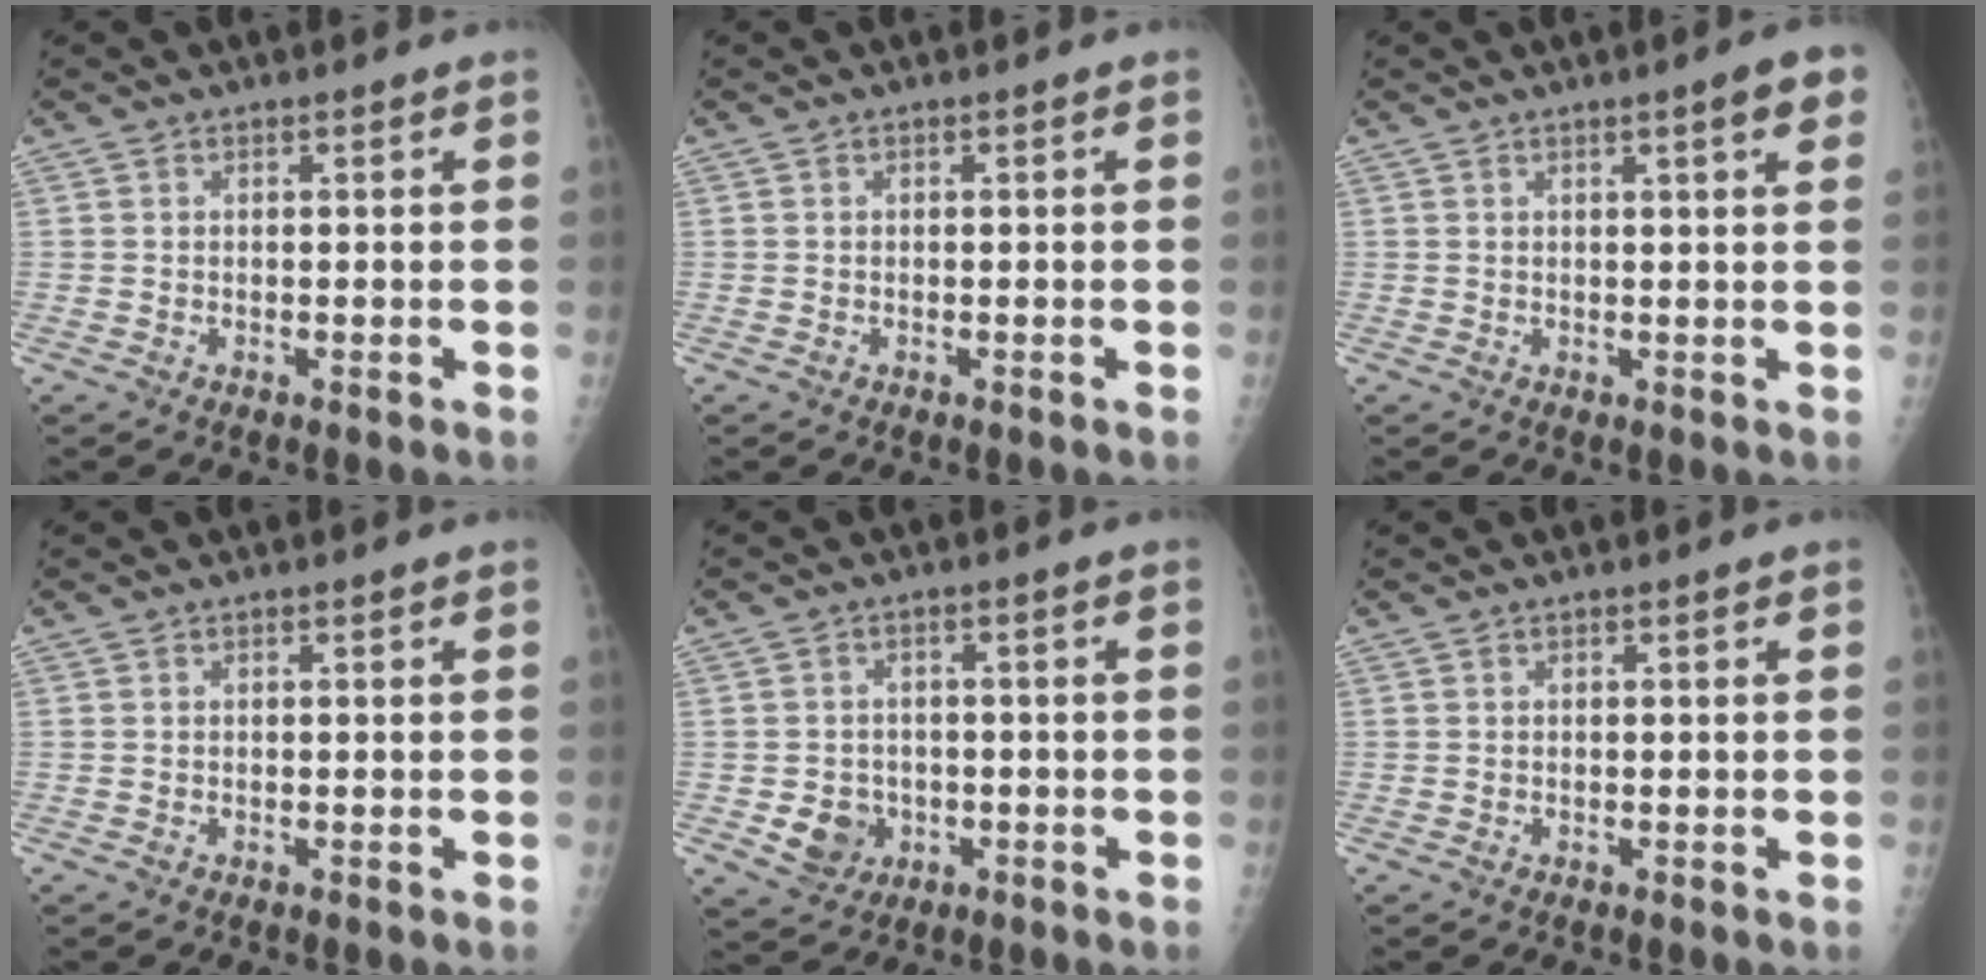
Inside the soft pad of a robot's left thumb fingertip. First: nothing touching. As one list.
[{"total": 0.0}, {"total": 6.7, "force": [2.8, 0.6, 6.0], "torque": [-0.074, -0.002, 0.032]}, {"total": 0.0}, {"total": 5.7, "force": [-1.7, 5.0, 2.3], "torque": [-0.016, 0.009, -0.020]}, {"total": 0.0}]